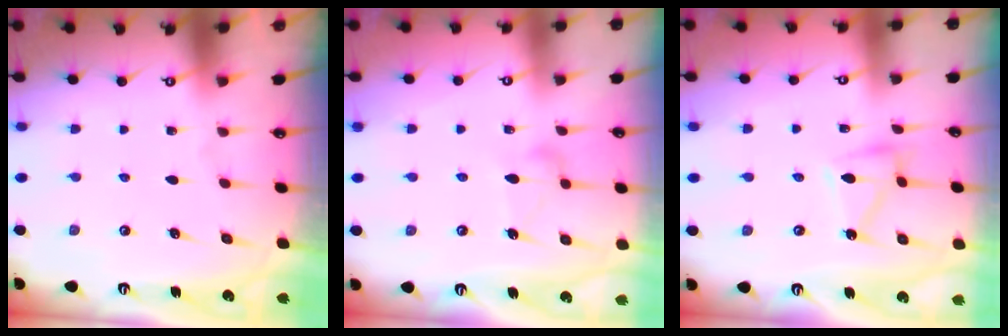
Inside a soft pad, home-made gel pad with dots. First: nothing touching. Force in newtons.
{"total": 8.2, "press": 8.2, "slide": 0.3}
{"total": 6.7, "press": 6.7, "slide": 0.3}